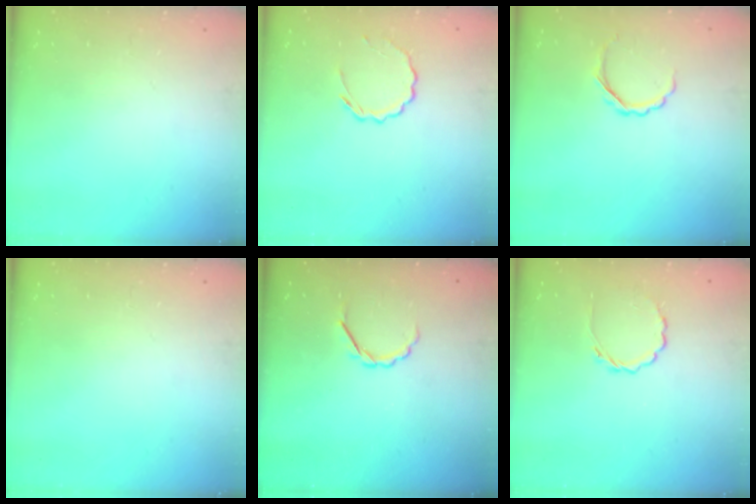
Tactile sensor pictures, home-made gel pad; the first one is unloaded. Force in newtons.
{"total": 5.5, "press": 5.2, "slide": 1.6}
{"total": 4.1, "press": 4.0, "slide": 1.0}
{"total": 0.0}
{"total": 2.5, "press": 2.4, "slide": 0.8}
{"total": 2.5, "press": 2.2, "slide": 1.1}